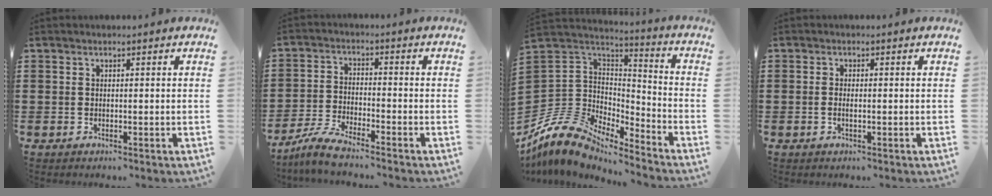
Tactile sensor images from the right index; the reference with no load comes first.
{"total": 5.0, "force": [-4.6, -0.3, 2.0], "torque": [-0.052, -0.013, -0.091]}
{"total": 9.7, "force": [-7.6, 5.1, 3.2], "torque": [-0.112, 0.002, -0.158]}
{"total": 0.9, "force": [-0.2, 0.3, 0.9], "torque": [-0.017, -0.001, -0.004]}